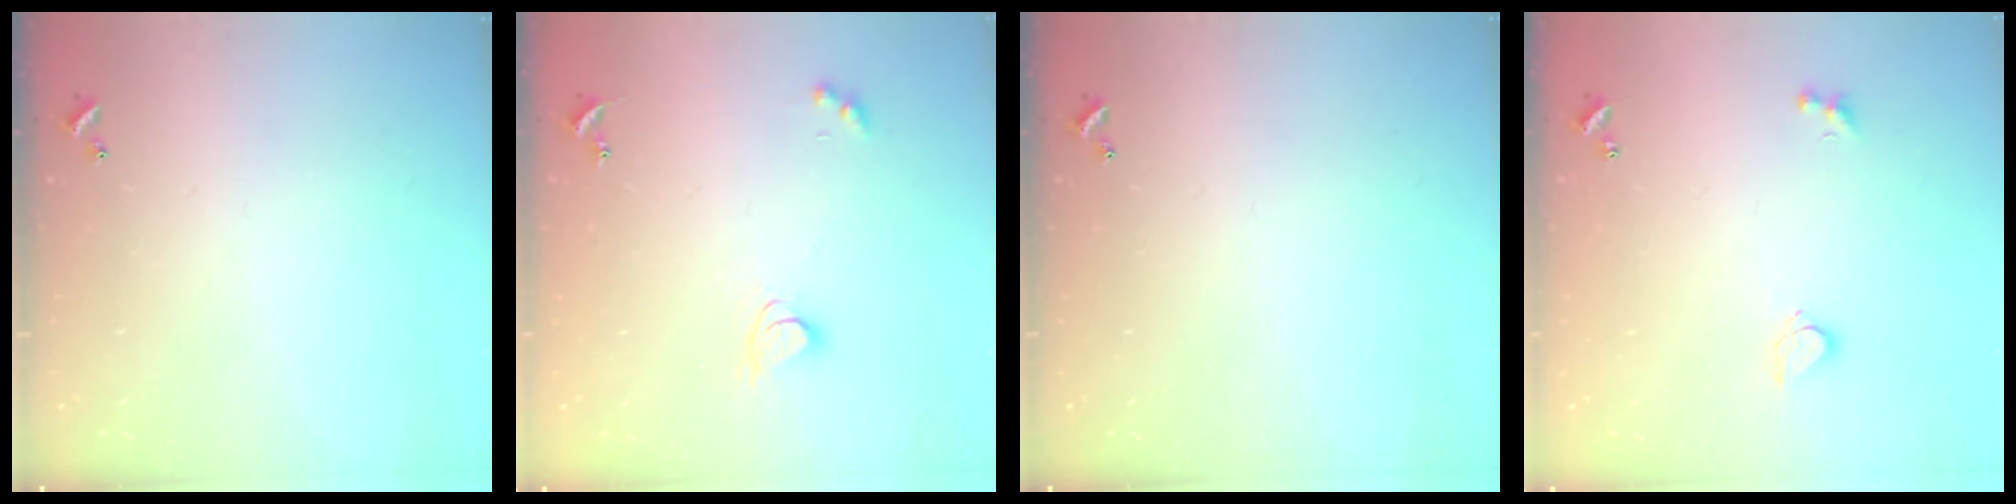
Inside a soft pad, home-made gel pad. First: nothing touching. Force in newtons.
{"total": 3.6, "press": 3.6, "slide": 0.4}
{"total": 0.0}
{"total": 2.8, "press": 2.5, "slide": 1.3}